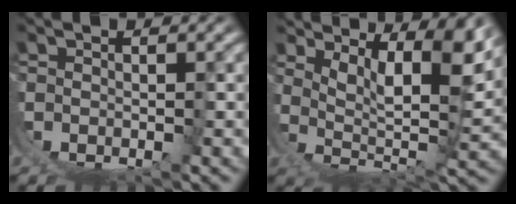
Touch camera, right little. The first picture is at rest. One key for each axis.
{"total": 7.9, "fx": 4.3, "fy": 1.4, "fz": 6.5, "tx": -0.079, "ty": -0.020, "tz": 0.074}